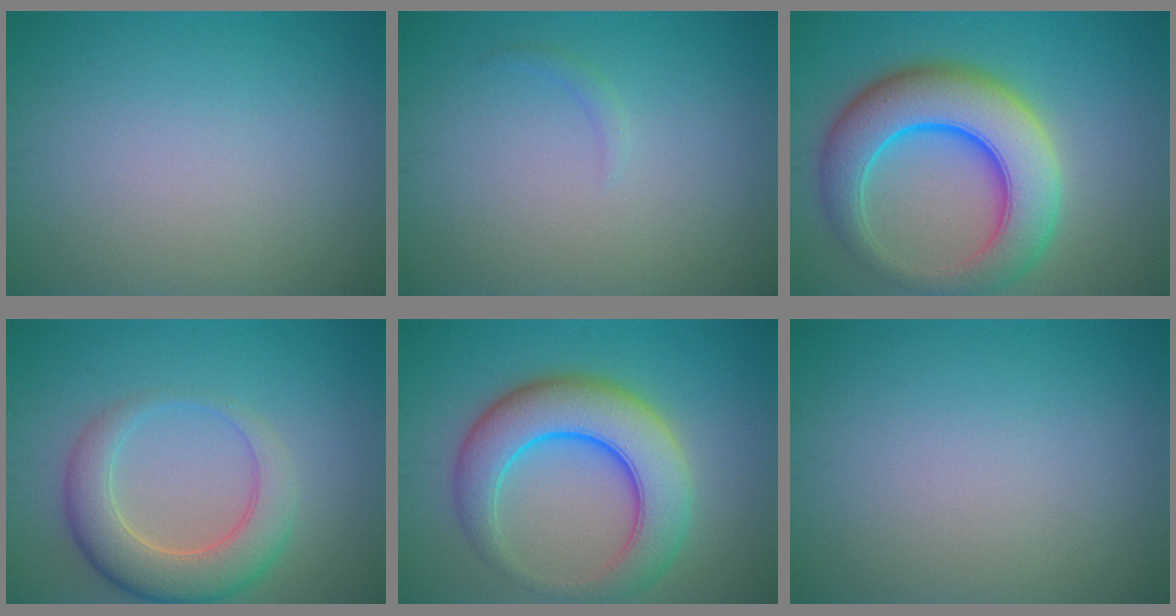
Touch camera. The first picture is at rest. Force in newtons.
{"total": 0.7, "press": 0.7, "slide": 0.1}
{"total": 9.9, "press": 9.9, "slide": 0.3}
{"total": 5.7, "press": 5.7, "slide": 0.3}
{"total": 8.6, "press": 8.6, "slide": 0.2}
{"total": 0.0}